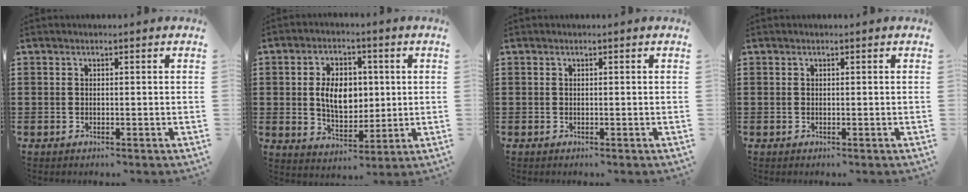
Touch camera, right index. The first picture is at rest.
{"total": 7.6, "force": [0.8, 4.8, 5.9], "torque": [-0.113, 0.009, 0.009]}
{"total": 0.0}
{"total": 0.0}